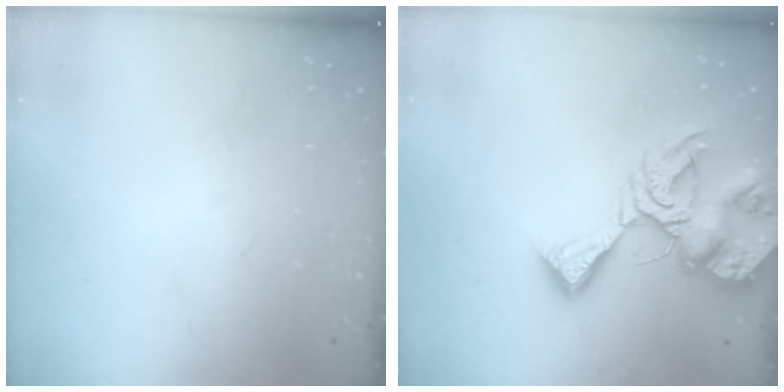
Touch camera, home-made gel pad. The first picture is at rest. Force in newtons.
{"total": 13.3, "press": 13.2, "slide": 1.7}